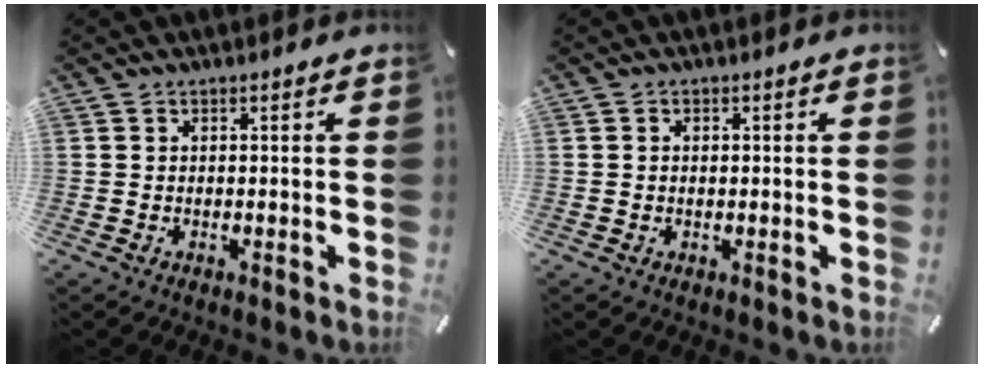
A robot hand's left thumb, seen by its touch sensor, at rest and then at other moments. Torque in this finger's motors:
{"motor_torque": [-0.22, -0.26, -0.09, -0.04, -0.09]}